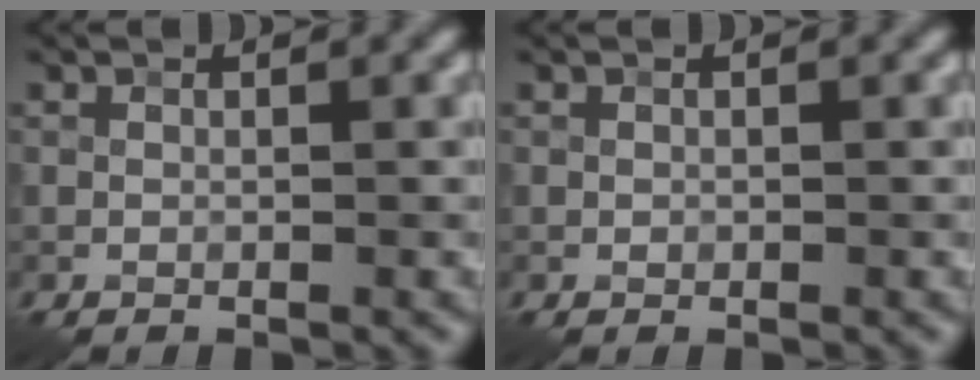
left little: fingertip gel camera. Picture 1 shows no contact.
{"total": 0.0}